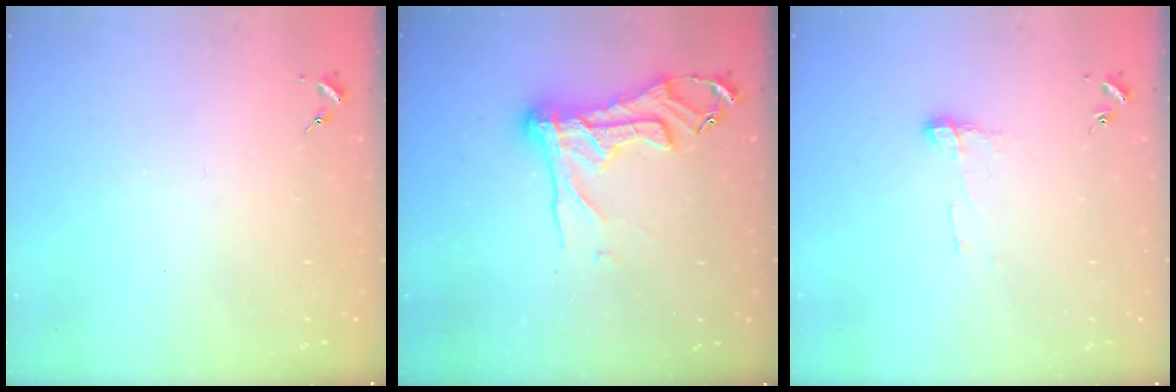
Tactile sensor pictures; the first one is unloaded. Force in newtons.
{"total": 16.8, "press": 16.7, "slide": 1.6}
{"total": 5.3, "press": 5.2, "slide": 0.5}